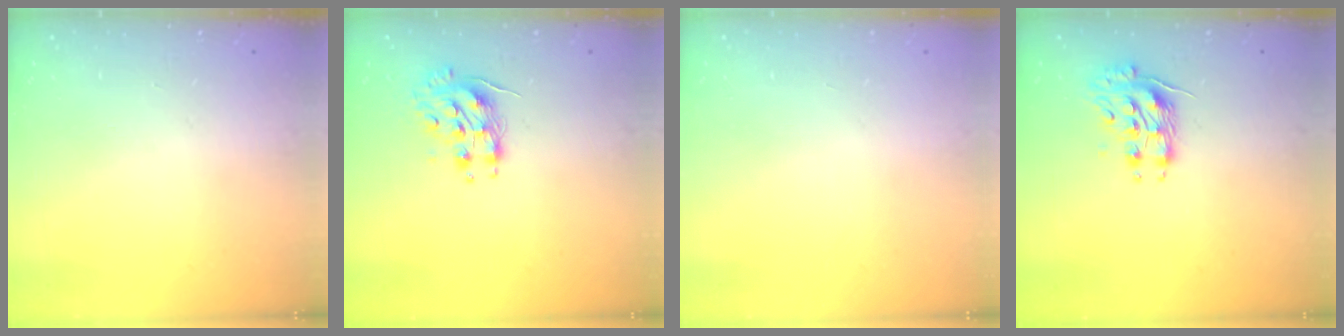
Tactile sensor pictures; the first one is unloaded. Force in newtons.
{"total": 8.5, "press": 8.4, "slide": 0.5}
{"total": 0.0}
{"total": 10.2, "press": 10.2, "slide": 0.6}